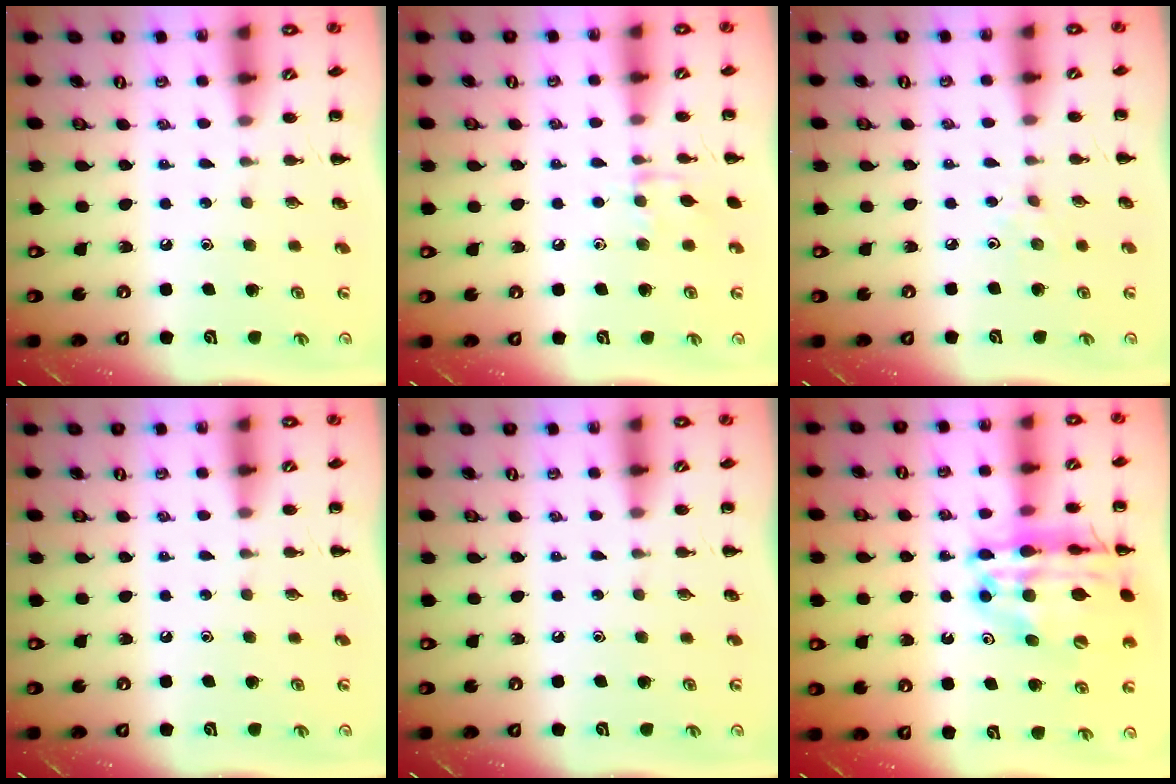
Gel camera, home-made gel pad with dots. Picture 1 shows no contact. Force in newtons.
{"total": 6.3, "press": 6.2, "slide": 0.9}
{"total": 2.7, "press": 2.5, "slide": 0.9}
{"total": 0.0}
{"total": 0.0}
{"total": 20.4, "press": 20.0, "slide": 4.4}